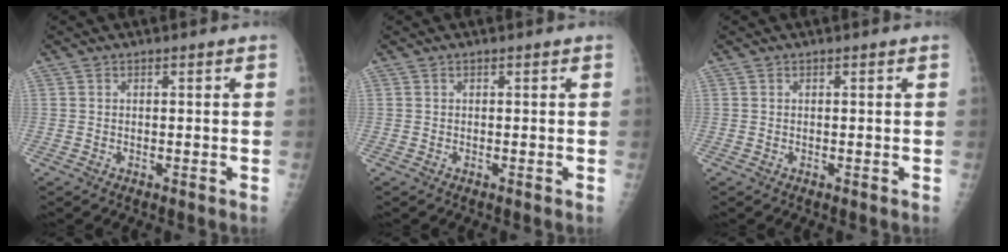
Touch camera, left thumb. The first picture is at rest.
{"total": 0.0}
{"total": 0.0}